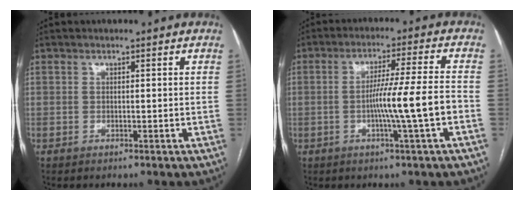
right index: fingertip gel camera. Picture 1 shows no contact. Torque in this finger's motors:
{"motor_torque": [1.15, 0.10, 0.24, 0.08]}